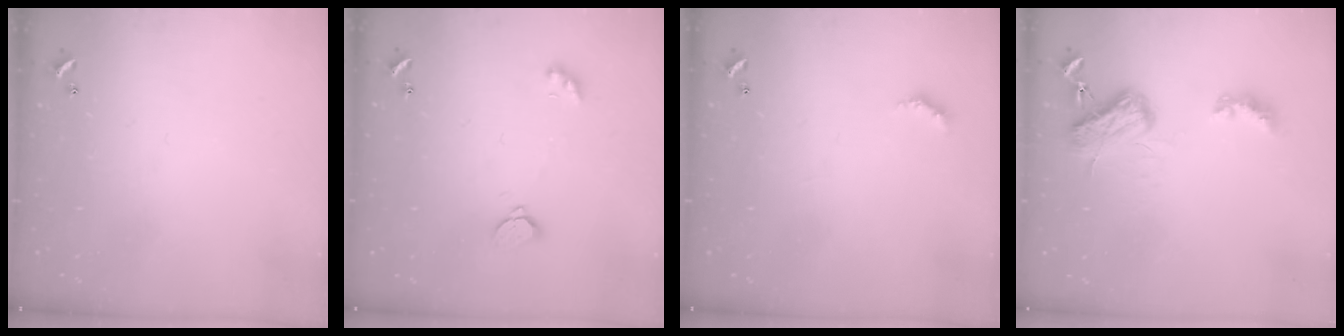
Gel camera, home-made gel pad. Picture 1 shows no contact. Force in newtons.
{"total": 2.2, "press": 2.2, "slide": 0.2}
{"total": 3.4, "press": 3.3, "slide": 0.6}
{"total": 5.3, "press": 5.2, "slide": 0.8}